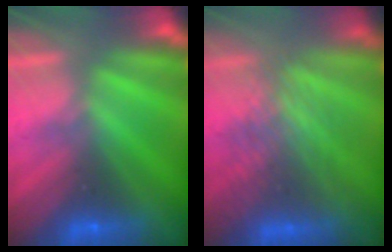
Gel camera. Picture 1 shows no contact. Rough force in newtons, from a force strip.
{"total": 3.1}